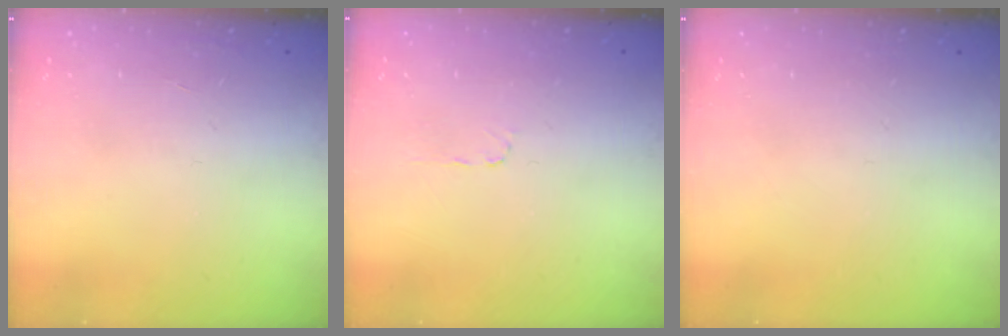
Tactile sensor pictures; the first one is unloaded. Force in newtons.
{"total": 2.8, "press": 2.8, "slide": 0.4}
{"total": 0.0}